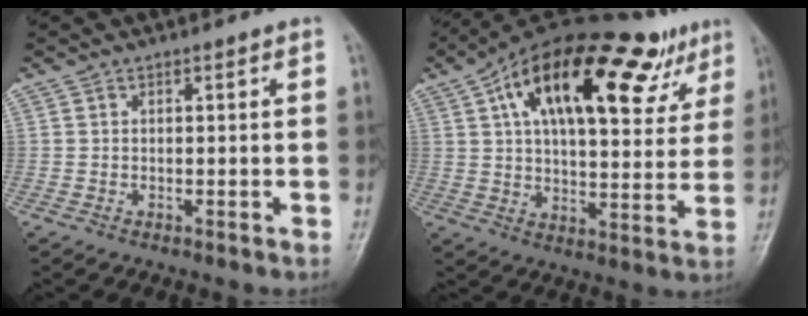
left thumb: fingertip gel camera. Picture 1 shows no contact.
{"total": 27.9, "force": [13.1, 12.4, 21.3], "torque": [-0.301, 0.012, 0.198]}